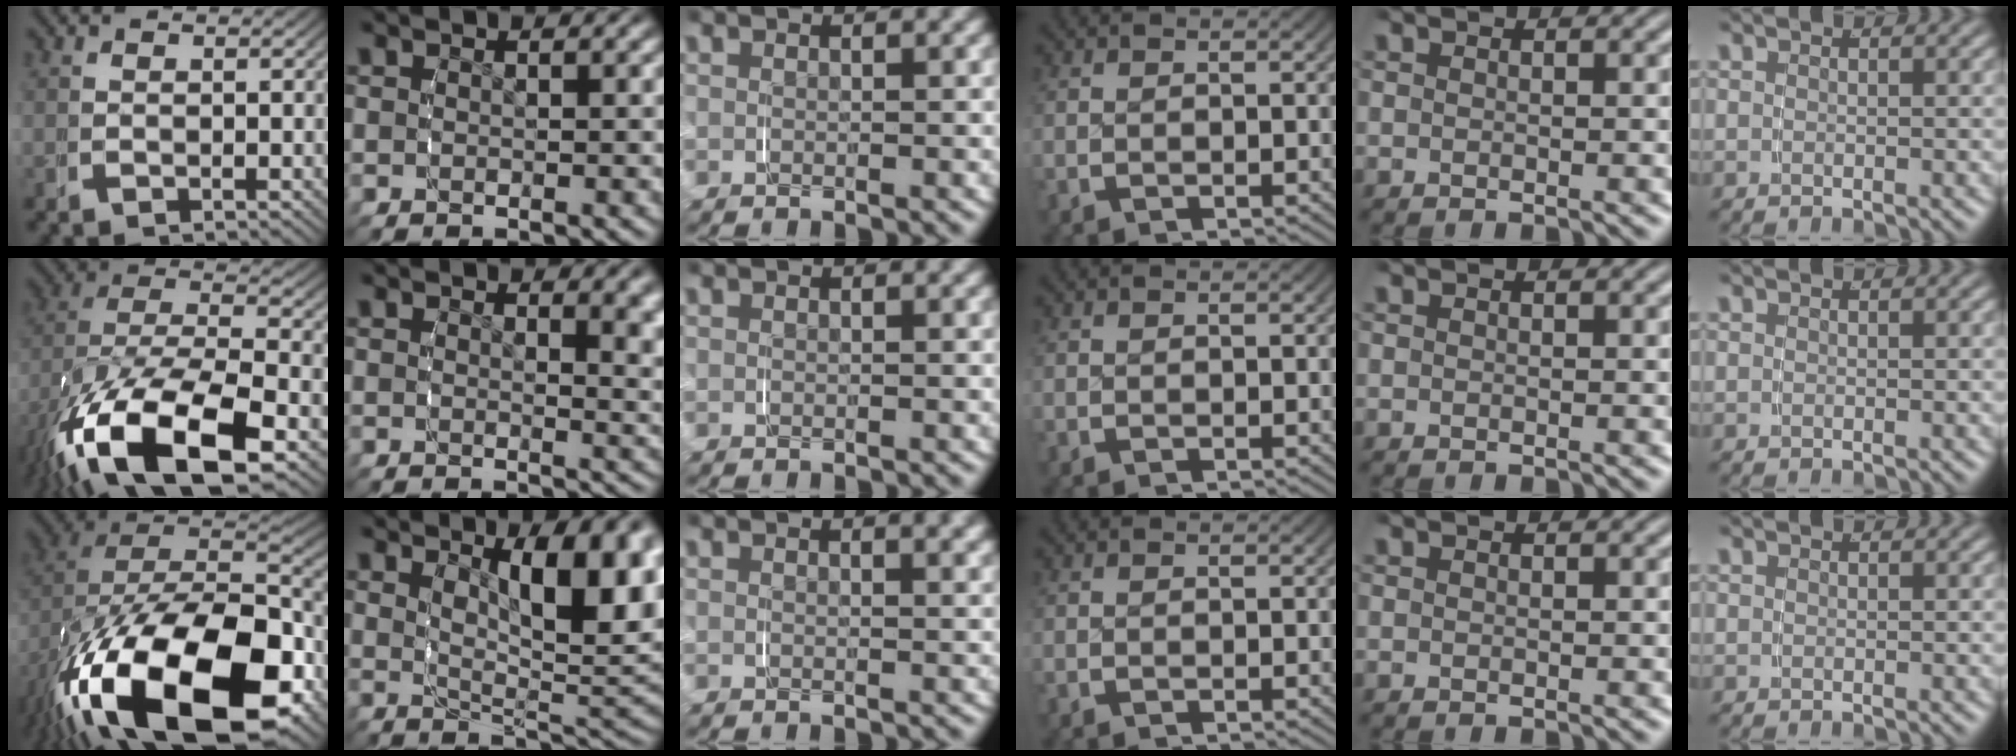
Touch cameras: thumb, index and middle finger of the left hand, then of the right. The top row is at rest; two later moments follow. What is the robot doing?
{"motion": "grasp_and_lifting", "object": "plastic wrap"}